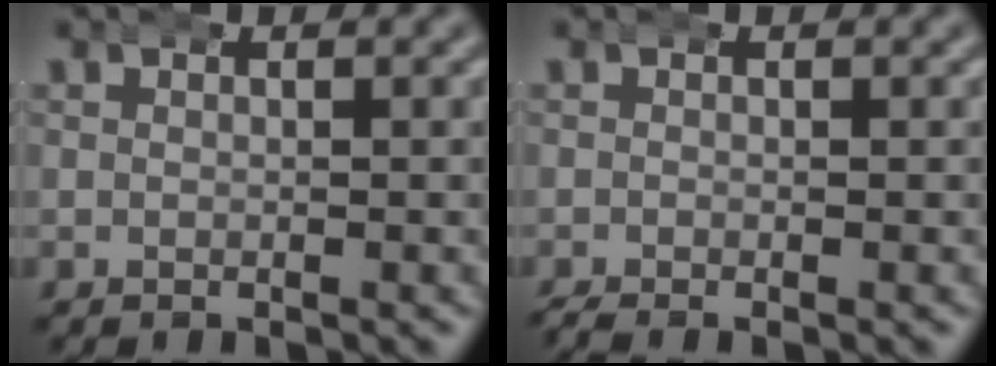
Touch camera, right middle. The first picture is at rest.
{"total": 1.2, "force": [-1.2, 0.2, 0.3], "torque": [-0.007, -0.006, -0.018]}